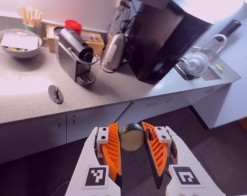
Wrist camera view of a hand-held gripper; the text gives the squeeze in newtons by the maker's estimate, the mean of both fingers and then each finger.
{"total": 11.0, "left": 11.0, "right": 10.9}